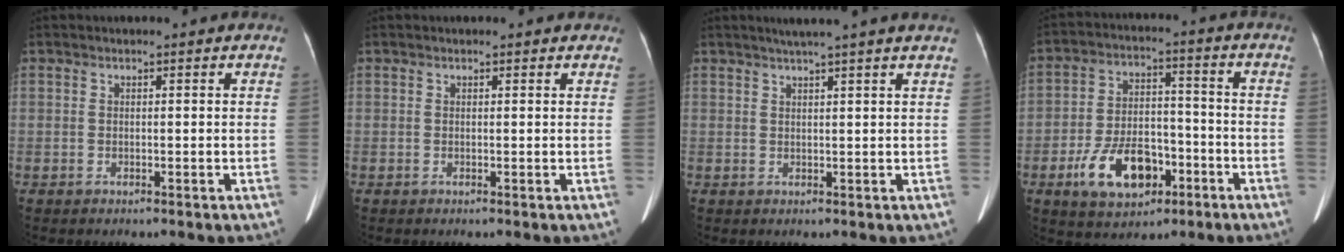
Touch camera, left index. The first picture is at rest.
{"total": 1.0, "force": [0.9, 0.5, 0.2], "torque": [-0.006, 0.003, 0.005]}
{"total": 6.1, "force": [5.0, -1.2, 3.4], "torque": [-0.046, 0.019, 0.062]}
{"total": 11.3, "force": [-5.3, 6.4, 7.7], "torque": [-0.151, 0.012, -0.084]}